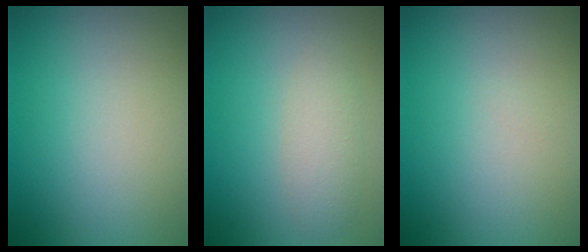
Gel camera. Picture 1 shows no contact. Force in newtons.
{"total": 2.1, "press": 2.1, "slide": 0.1}
{"total": 0.0}